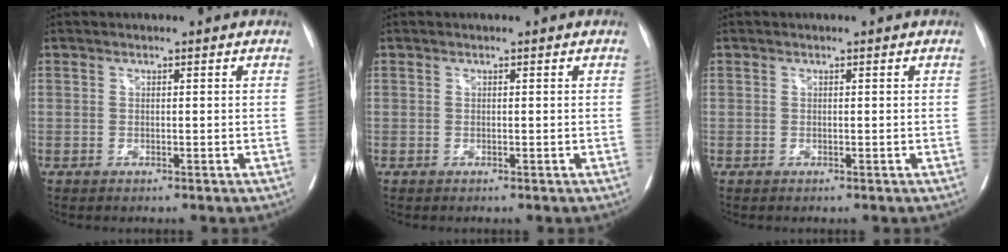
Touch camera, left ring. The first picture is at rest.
{"total": 0.0}
{"total": 0.0}